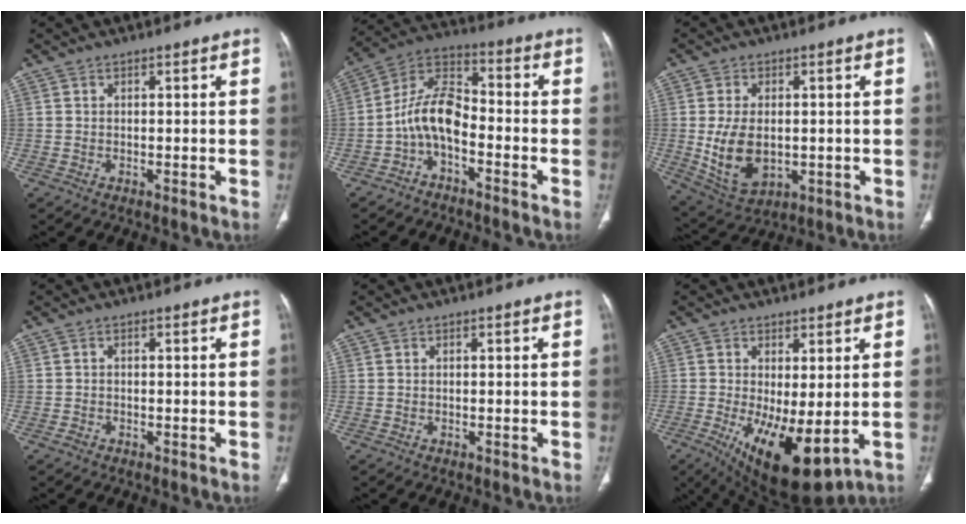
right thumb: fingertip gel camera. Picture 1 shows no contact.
{"total": 9.6, "force": [-3.4, 5.0, 7.4], "torque": [-0.137, 0.062, -0.075]}
{"total": 10.8, "force": [-0.8, 6.7, 8.3], "torque": [-0.149, -0.006, 0.006]}
{"total": 0.8, "force": [-0.5, 0.6, 0.3], "torque": [-0.006, 0.002, -0.010]}
{"total": 0.0}
{"total": 13.6, "force": [-2.7, 5.3, 12.2], "torque": [-0.203, -0.025, -0.019]}